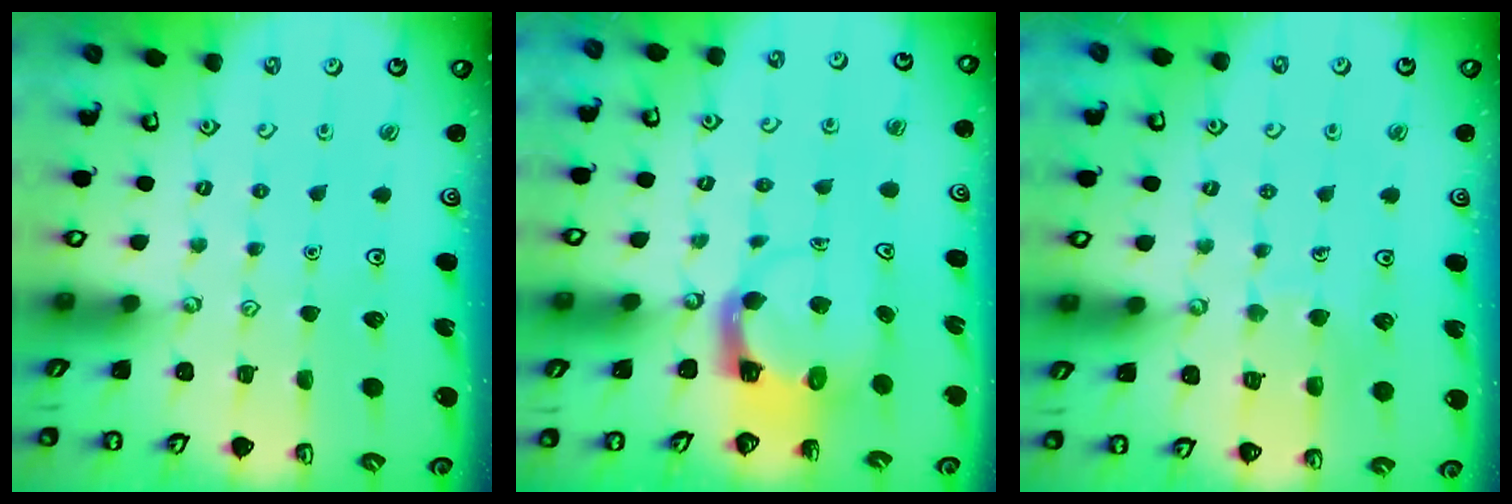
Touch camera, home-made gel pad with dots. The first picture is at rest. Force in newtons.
{"total": 3.9, "press": 3.9, "slide": 0.5}
{"total": 7.8, "press": 7.7, "slide": 0.5}